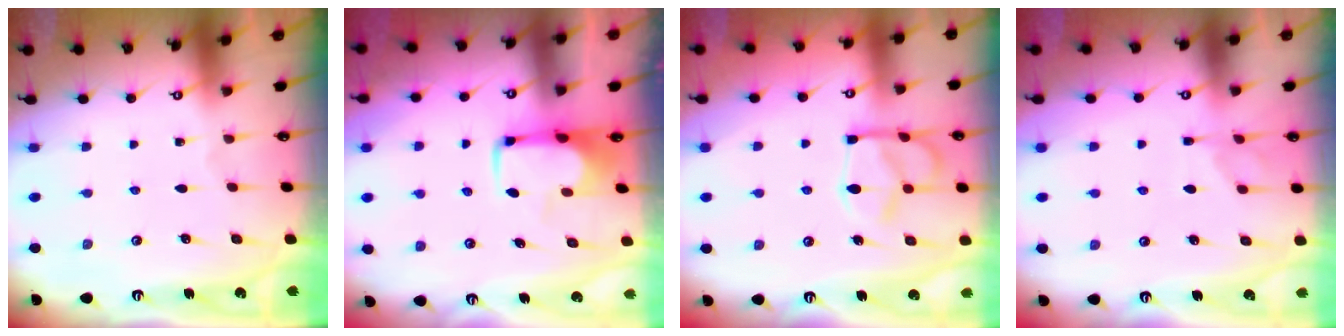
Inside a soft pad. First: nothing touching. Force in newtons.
{"total": 1.8, "press": 1.8, "slide": 0.4}
{"total": 9.7, "press": 9.6, "slide": 1.4}
{"total": 1.6, "press": 1.0, "slide": 1.2}